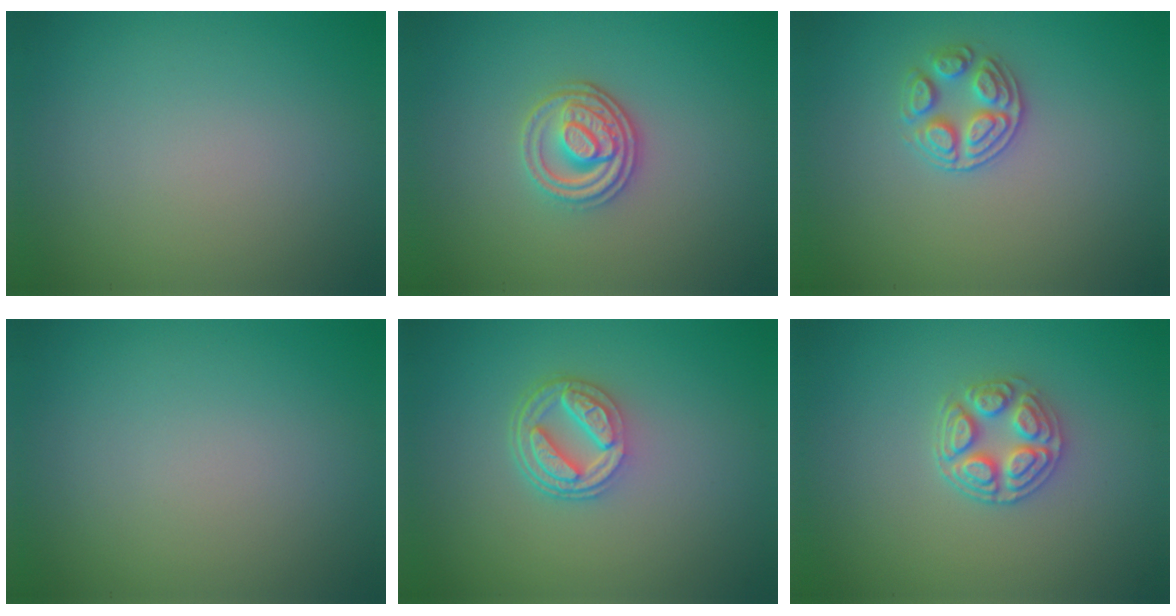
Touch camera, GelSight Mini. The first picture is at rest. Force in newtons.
{"total": 3.6, "press": 3.0, "slide": 1.9}
{"total": 2.8, "press": 2.7, "slide": 0.7}
{"total": 0.0}
{"total": 4.5, "press": 3.3, "slide": 3.0}
{"total": 3.5, "press": 3.3, "slide": 1.3}